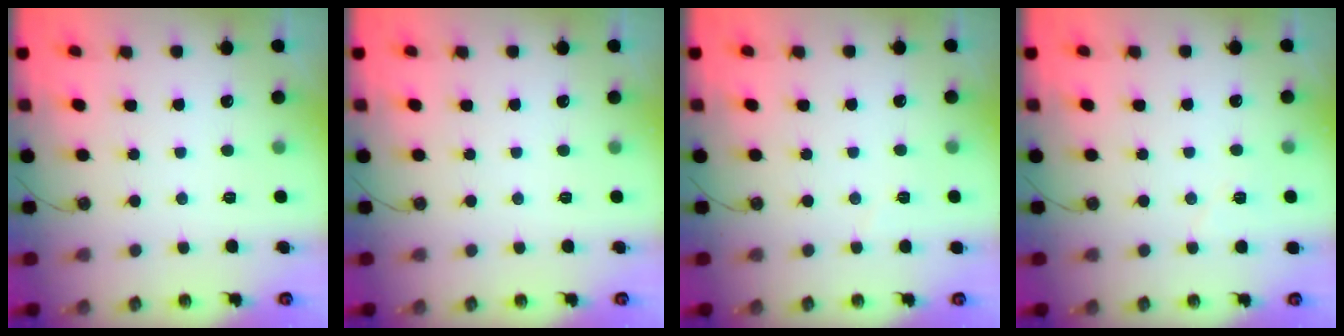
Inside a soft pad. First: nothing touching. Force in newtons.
{"total": 0.0}
{"total": 2.7, "press": 2.4, "slide": 1.1}
{"total": 5.1, "press": 5.0, "slide": 1.1}